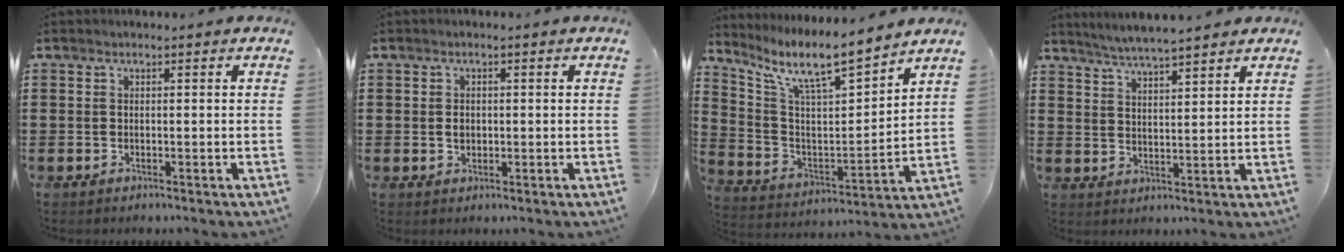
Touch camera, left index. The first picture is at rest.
{"total": 1.6, "force": [0.2, 1.1, 1.2], "torque": [-0.025, 0.006, 0.002]}
{"total": 9.6, "force": [7.9, 1.3, 5.3], "torque": [-0.135, -0.049, 0.131]}
{"total": 4.2, "force": [4.0, -0.3, 1.2], "torque": [-0.035, -0.016, 0.070]}